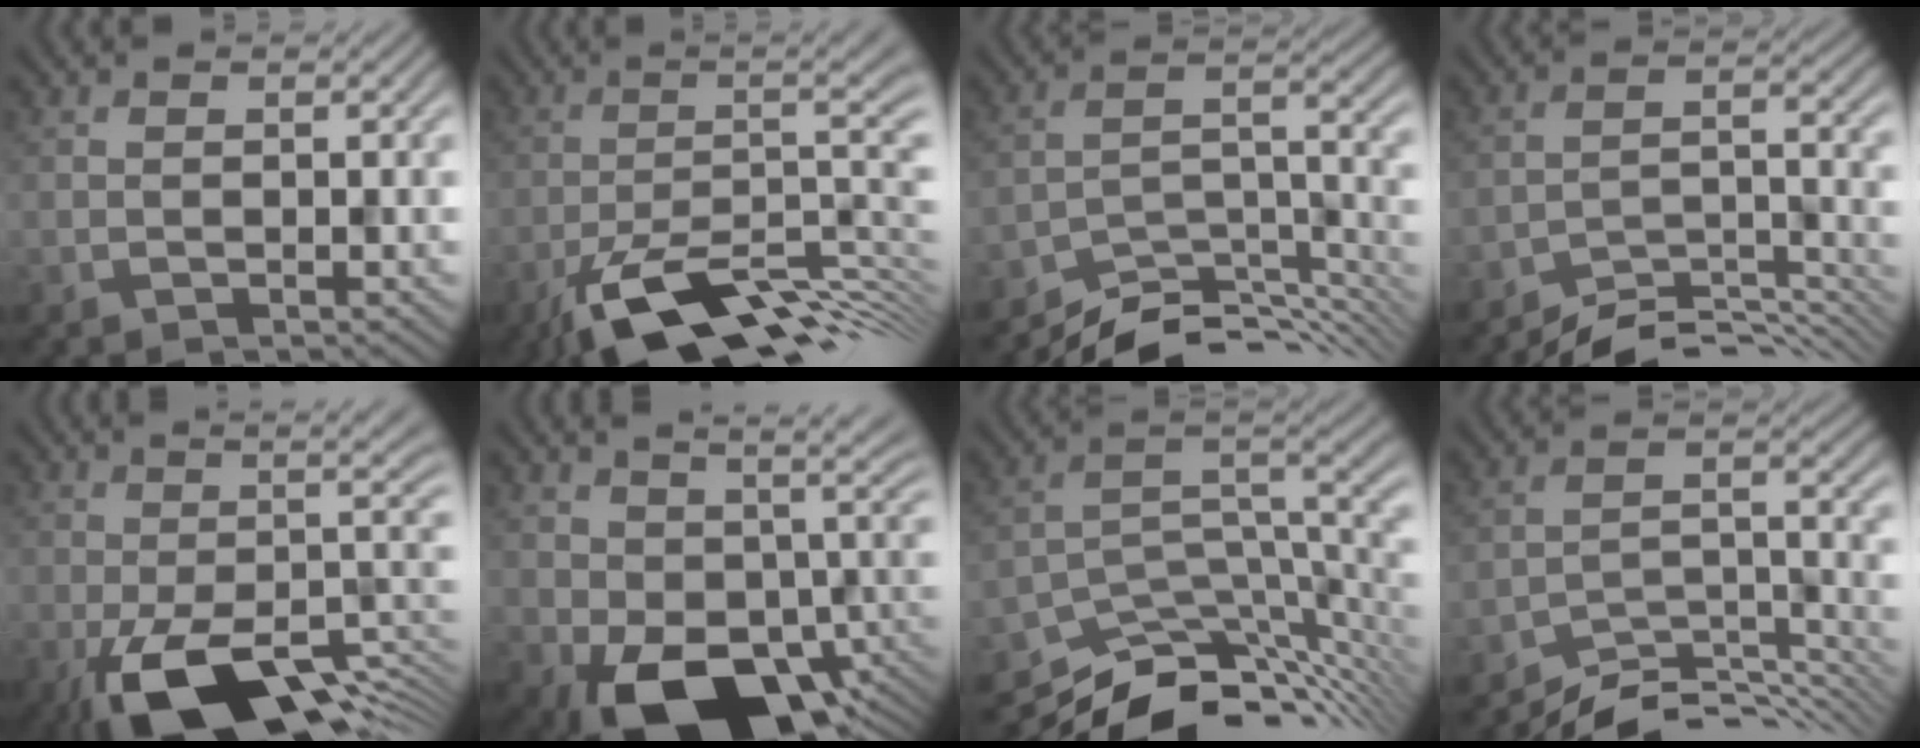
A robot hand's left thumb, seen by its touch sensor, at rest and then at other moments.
{"total": 14.8, "force": [-7.7, 3.9, 12.1], "torque": [-0.201, -0.010, -0.131]}
{"total": 9.2, "force": [-7.6, 2.5, 4.5], "torque": [-0.073, -0.010, -0.135]}
{"total": 7.8, "force": [-6.8, 1.7, 3.3], "torque": [-0.055, 0.001, -0.116]}
{"total": 15.3, "force": [-5.0, 5.3, 13.4], "torque": [-0.210, -0.015, -0.075]}
{"total": 16.6, "force": [0.2, 10.2, 13.1], "torque": [-0.209, -0.056, 0.056]}
{"total": 11.3, "force": [-9.0, 3.3, 6.1], "torque": [-0.102, -0.002, -0.153]}
{"total": 8.5, "force": [-7.2, 2.1, 3.9], "torque": [-0.061, -0.003, -0.128]}